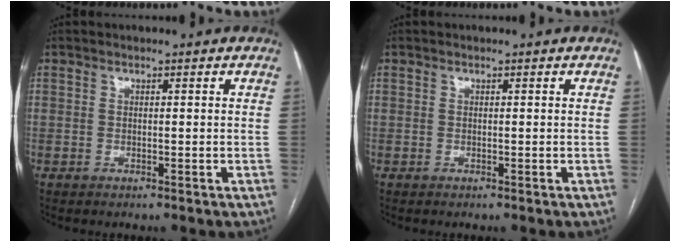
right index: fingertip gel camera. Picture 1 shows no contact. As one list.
[{"total": 0.0}]